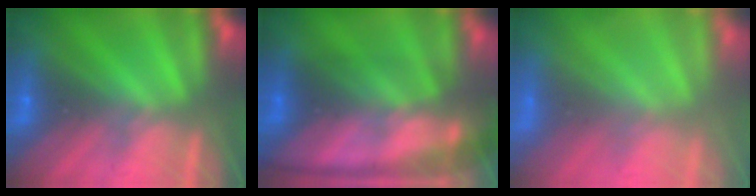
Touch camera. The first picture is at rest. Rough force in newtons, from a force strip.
{"total": 7.5}
{"total": 8.0}